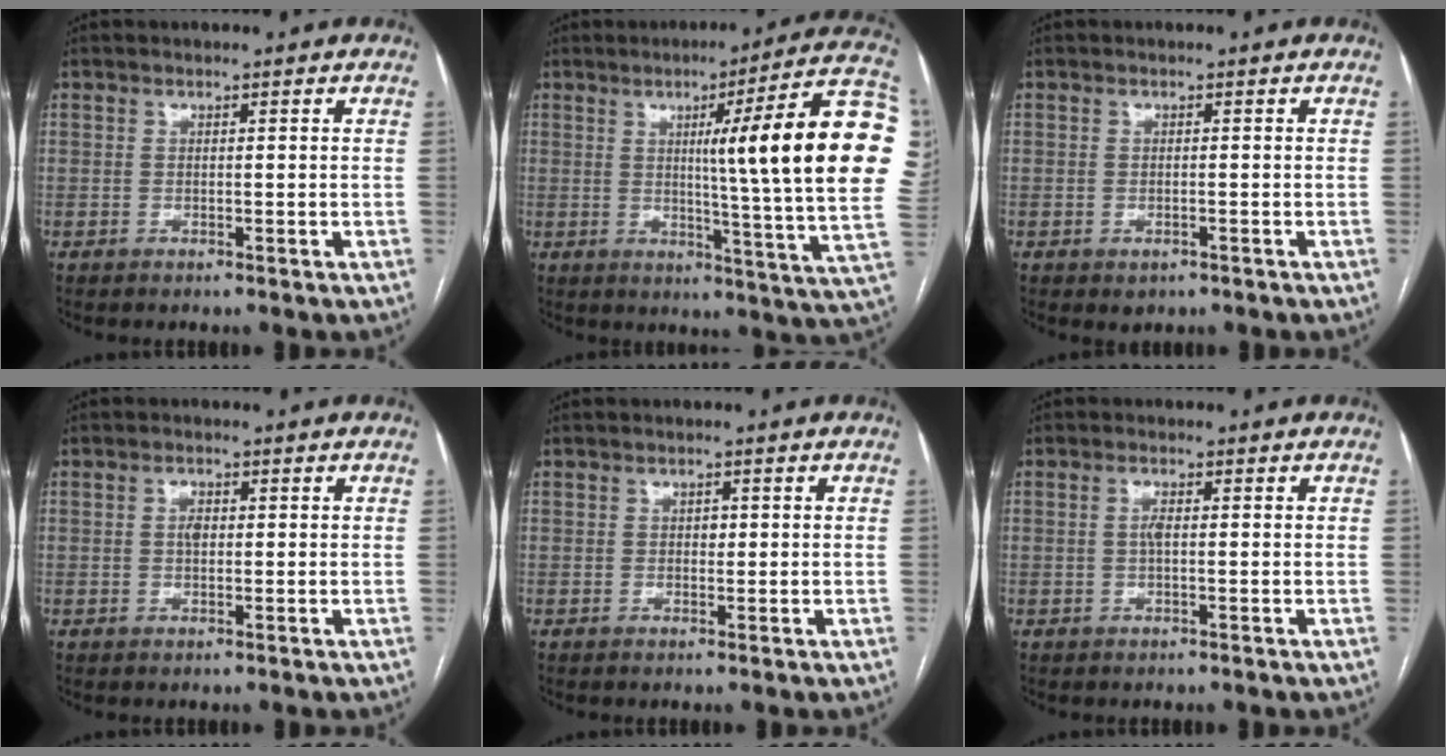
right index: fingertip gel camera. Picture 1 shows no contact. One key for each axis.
{"total": 24.0, "fx": 4.1, "fy": -1.4, "fz": 23.6, "tx": -0.229, "ty": 0.009, "tz": 0.043}
{"total": 1.5, "fx": -0.8, "fy": 0.9, "fz": 0.9, "tx": -0.011, "ty": 0.000, "tz": -0.002}
{"total": 1.8, "fx": 0.3, "fy": 1.1, "fz": 1.4, "tx": -0.025, "ty": 0.003, "tz": 0.004}
{"total": 1.0, "fx": 0.1, "fy": 0.7, "fz": 0.7, "tx": -0.007, "ty": 0.002, "tz": 0.000}
{"total": 1.5, "fx": 0.1, "fy": 0.3, "fz": 1.5, "tx": -0.033, "ty": 0.002, "tz": 0.002}